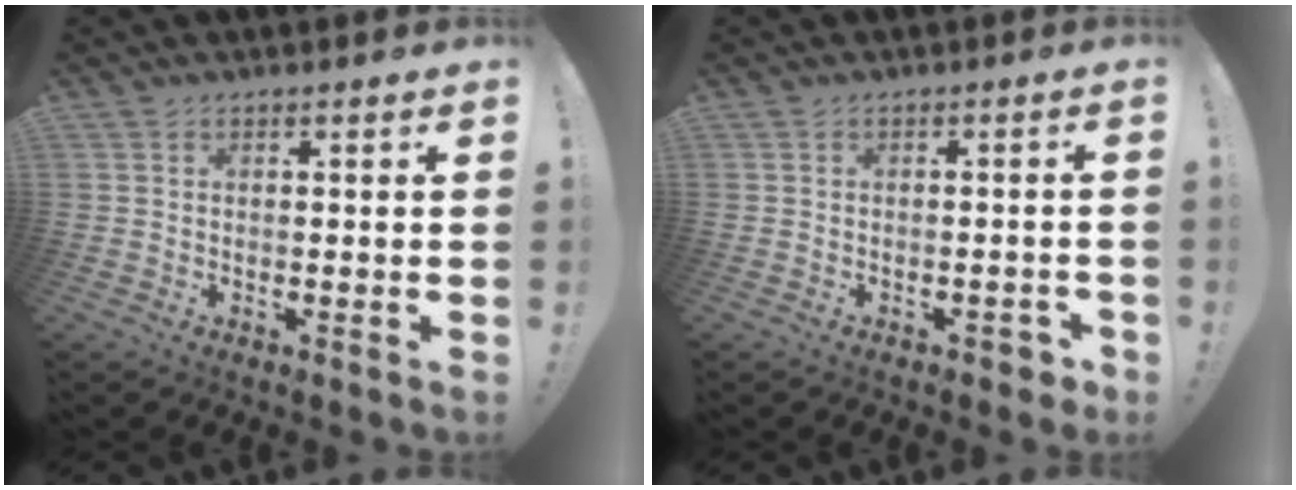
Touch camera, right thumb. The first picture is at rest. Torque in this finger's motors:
{"motor_torque": [0.26, 0.04, 0.24, -0.01, 0.03]}